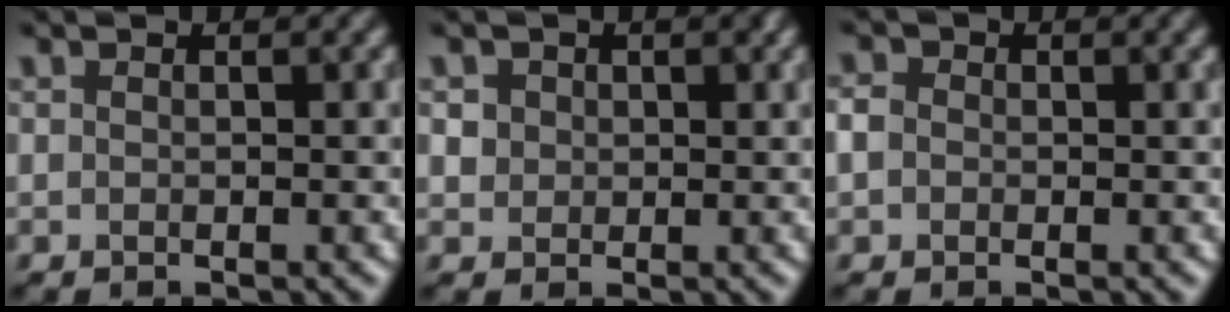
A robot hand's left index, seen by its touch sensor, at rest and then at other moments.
{"total": 1.3, "force": [0.0, 1.3, 0.3], "torque": [-0.006, -0.002, 0.014]}
{"total": 1.4, "force": [-0.7, 1.2, 0.4], "torque": [-0.009, 0.007, -0.010]}